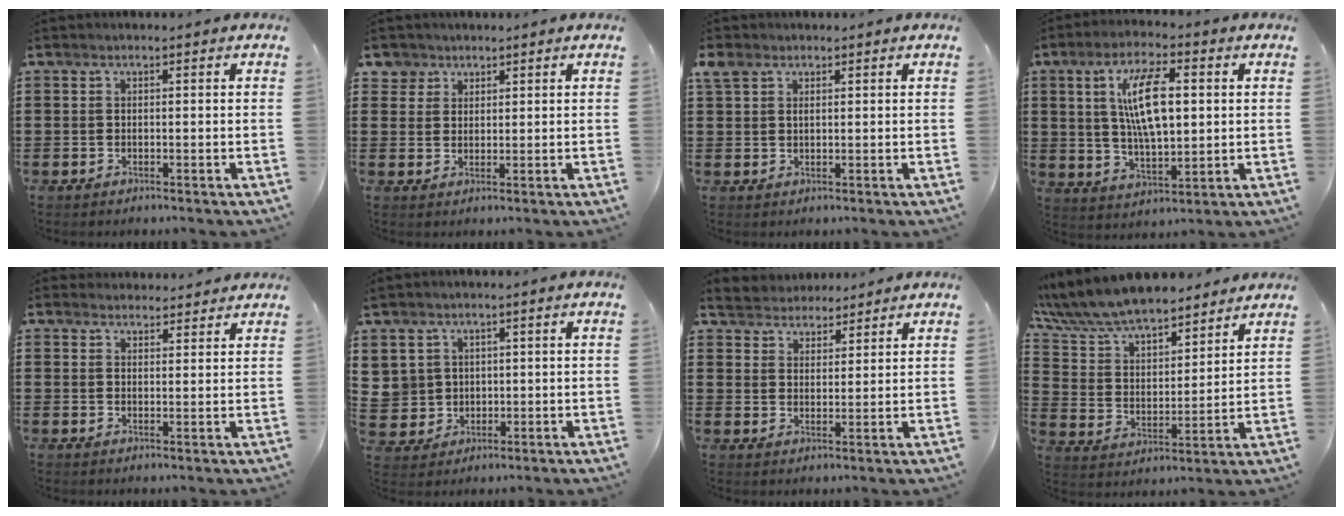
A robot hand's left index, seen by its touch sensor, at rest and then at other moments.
{"total": 3.2, "force": [2.0, 2.5, 0.1], "torque": [-0.008, 0.006, 0.035]}
{"total": 1.8, "force": [1.2, 1.0, 0.8], "torque": [-0.020, 0.005, 0.024]}
{"total": 10.7, "force": [2.5, 4.2, 9.5], "torque": [-0.178, 0.007, 0.037]}
{"total": 2.6, "force": [2.6, 0.4, -0.2], "torque": [-0.004, -0.005, 0.050]}
{"total": 4.1, "force": [1.5, 3.8, 0.2], "torque": [-0.026, 0.006, 0.029]}
{"total": 3.8, "force": [3.5, 1.3, -0.8], "torque": [-0.004, -0.010, 0.063]}
{"total": 8.8, "force": [8.2, 1.7, 2.5], "torque": [-0.087, -0.044, 0.147]}